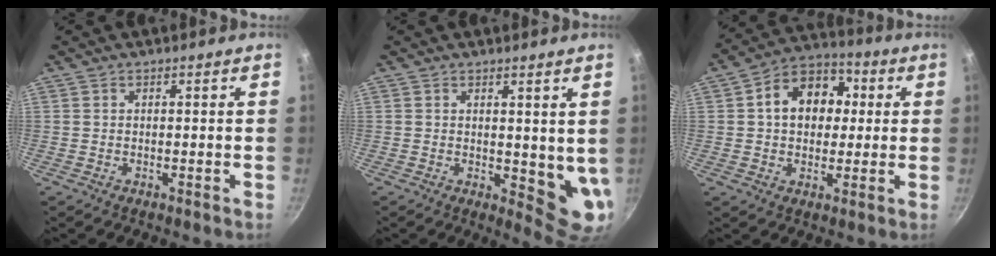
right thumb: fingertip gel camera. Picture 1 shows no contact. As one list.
[{"total": 7.0, "force": [1.8, 3.2, 6.0], "torque": [-0.071, -0.027, 0.029]}, {"total": 12.8, "force": [2.0, 9.7, 8.1], "torque": [-0.083, 0.022, 0.016]}]